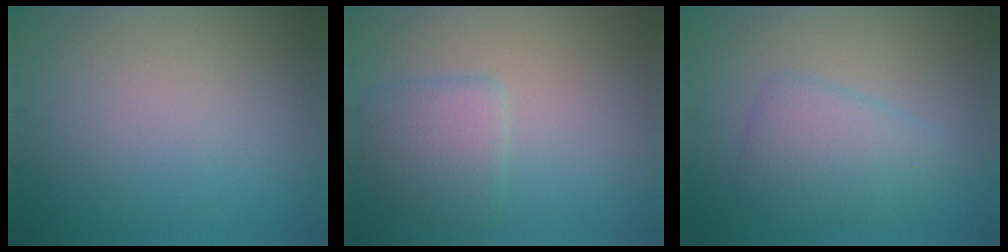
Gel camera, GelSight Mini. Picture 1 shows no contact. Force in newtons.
{"total": 2.9, "press": 2.9, "slide": 0.3}
{"total": 3.5, "press": 3.5, "slide": 0.0}